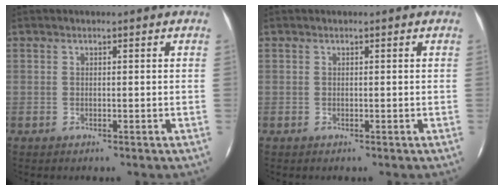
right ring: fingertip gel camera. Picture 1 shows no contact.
{"total": 0.0}